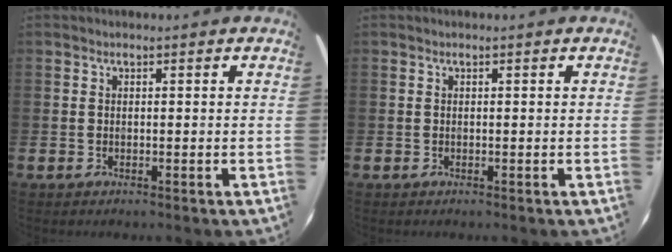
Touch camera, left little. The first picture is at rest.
{"total": 0.0}